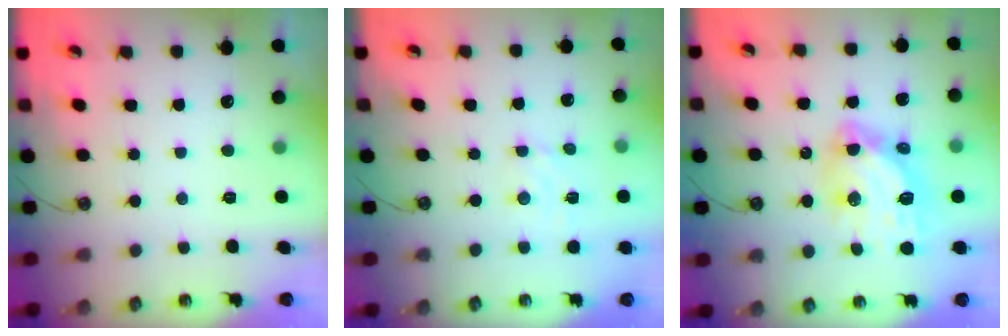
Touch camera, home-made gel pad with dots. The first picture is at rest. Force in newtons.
{"total": 3.7, "press": 3.6, "slide": 0.4}
{"total": 14.8, "press": 14.8, "slide": 1.5}